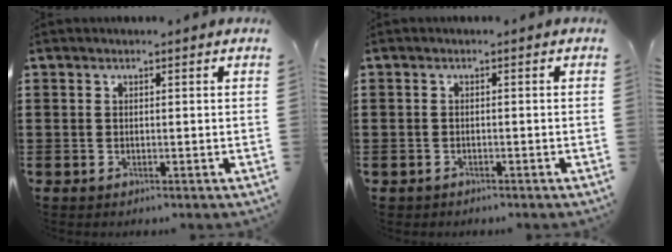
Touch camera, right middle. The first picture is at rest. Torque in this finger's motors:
{"motor_torque": [2.14, 0.00, 0.17, 0.09]}